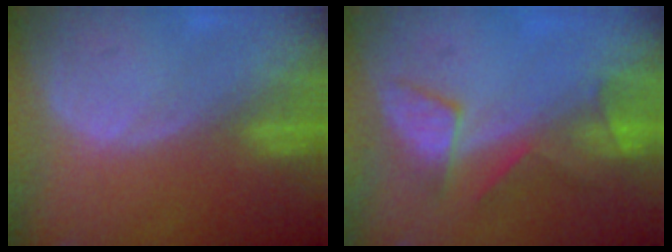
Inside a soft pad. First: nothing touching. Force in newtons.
{"total": 5.9, "press": 5.7, "slide": 1.1}